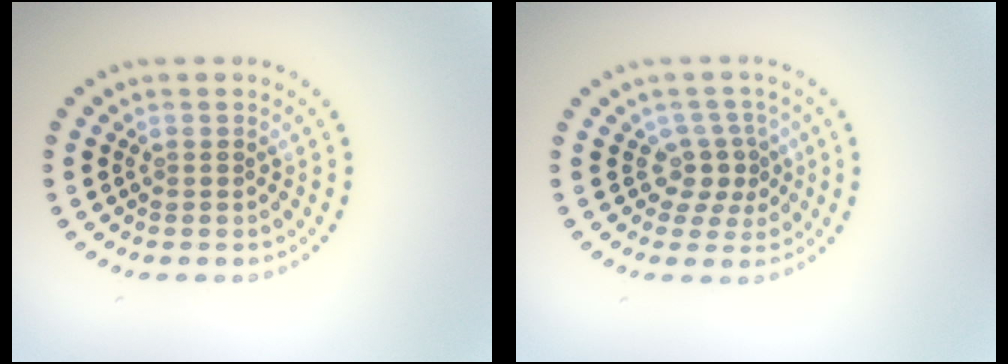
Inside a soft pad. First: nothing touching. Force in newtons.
{"total": 2.5, "press": 1.8, "slide": 1.8}